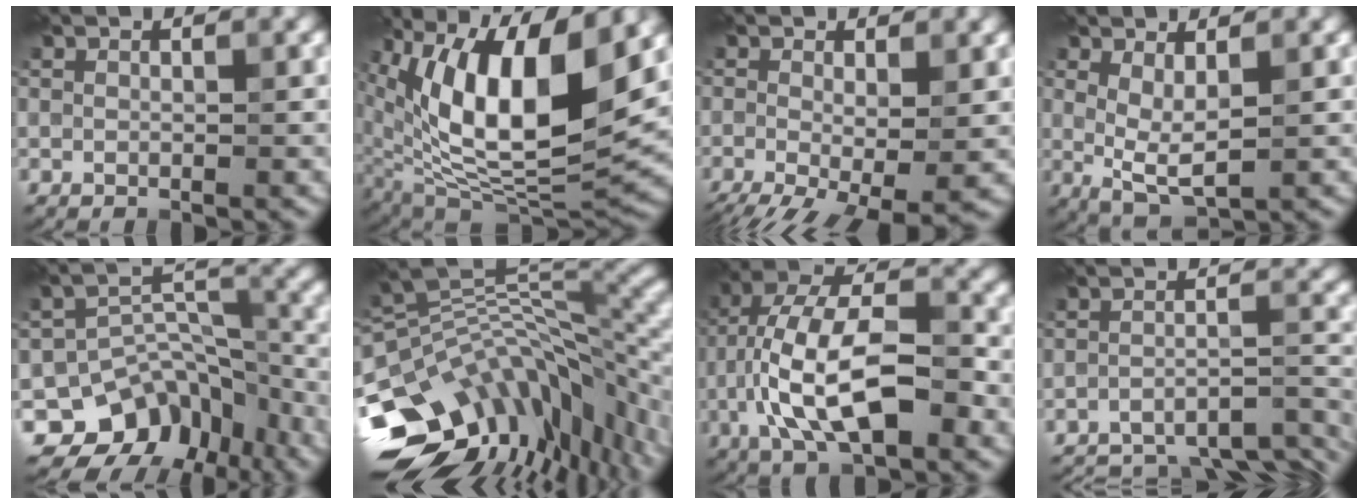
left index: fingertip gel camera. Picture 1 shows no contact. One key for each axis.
{"total": 15.4, "fx": 4.9, "fy": 6.1, "fz": 13.3, "tx": -0.231, "ty": 0.000, "tz": 0.085}
{"total": 8.5, "fx": -2.9, "fy": 3.3, "fz": 7.3, "tx": -0.126, "ty": -0.021, "tz": -0.036}
{"total": 3.3, "fx": 0.7, "fy": 1.2, "fz": 3.0, "tx": -0.060, "ty": -0.008, "tz": 0.017}
{"total": 8.9, "fx": -5.7, "fy": 6.0, "fz": 3.3, "tx": -0.033, "ty": 0.012, "tz": -0.092}
{"total": 14.0, "fx": -4.3, "fy": 7.1, "fz": 11.3, "tx": -0.205, "ty": 0.003, "tz": -0.062}
{"total": 11.1, "fx": -3.0, "fy": 4.6, "fz": 9.6, "tx": -0.186, "ty": 0.016, "tz": -0.061}
{"total": 10.9, "fx": -9.8, "fy": 2.5, "fz": 4.0, "tx": -0.058, "ty": -0.002, "tz": -0.120}